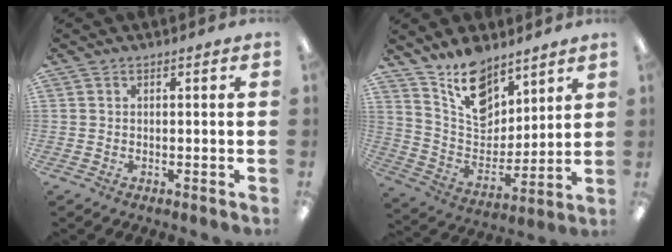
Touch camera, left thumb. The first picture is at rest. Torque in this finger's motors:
{"motor_torque": [0.17, 0.13, 0.36, -0.25, 0.05]}